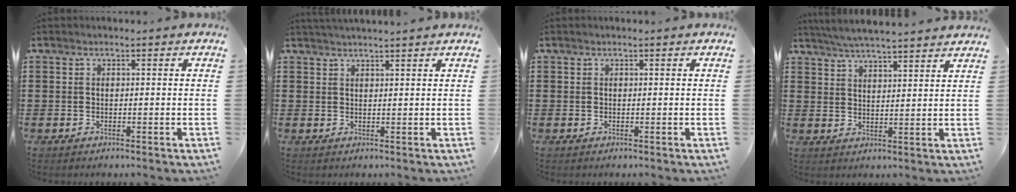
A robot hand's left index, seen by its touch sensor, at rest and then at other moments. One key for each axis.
{"total": 1.4, "fx": 1.4, "fy": -0.2, "fz": 0.1, "tx": -0.004, "ty": 0.002, "tz": 0.027}
{"total": 0.0}
{"total": 4.5, "fx": 4.4, "fy": -0.4, "fz": 1.0, "tx": -0.035, "ty": -0.020, "tz": 0.078}